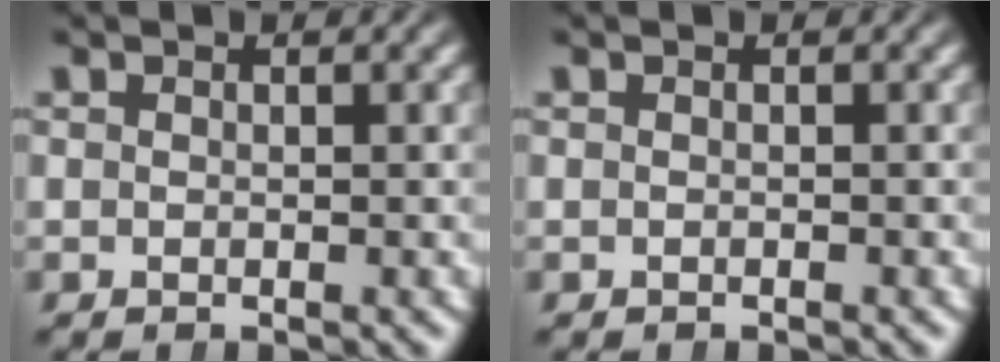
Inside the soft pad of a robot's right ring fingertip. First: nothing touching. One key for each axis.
{"total": 0.0}